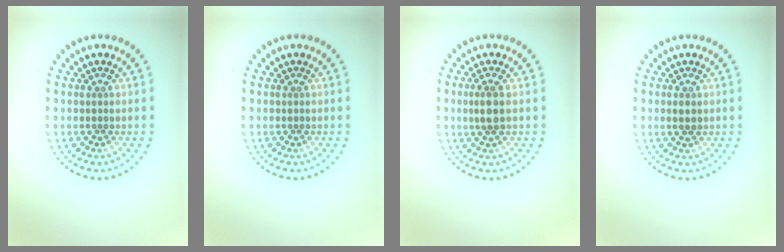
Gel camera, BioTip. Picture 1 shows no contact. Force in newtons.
{"total": 0.0}
{"total": 1.9, "press": 1.7, "slide": 0.8}
{"total": 1.0, "press": 1.0, "slide": 0.1}